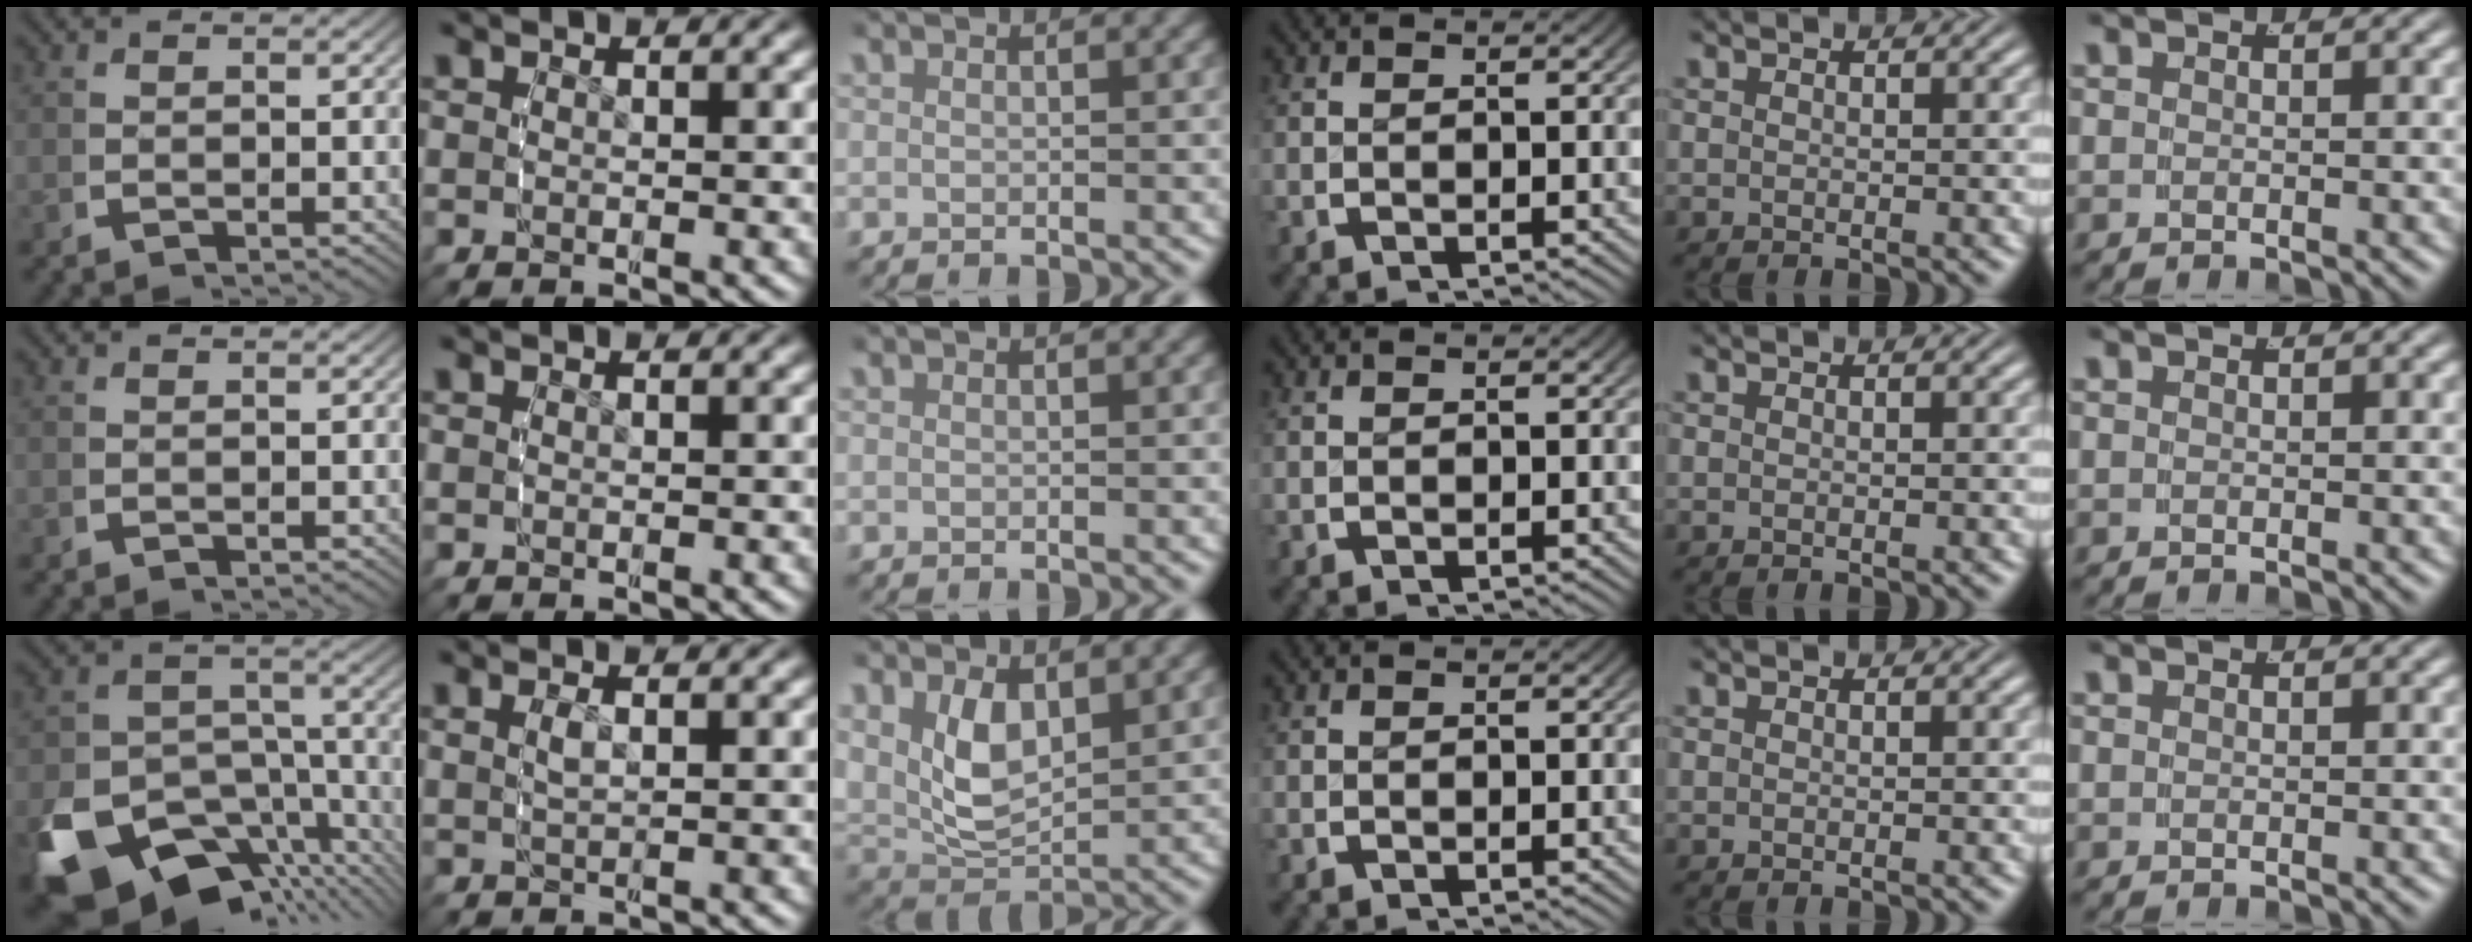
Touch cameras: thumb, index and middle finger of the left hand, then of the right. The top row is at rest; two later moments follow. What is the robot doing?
{"motion": "grasp_and_lifting", "object": "ethernet cable"}